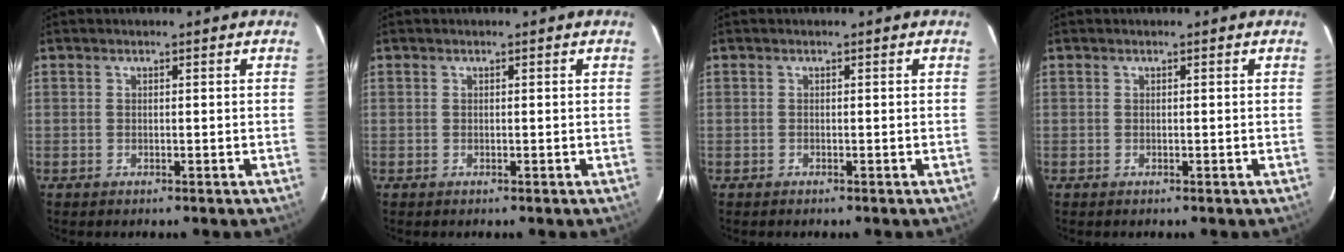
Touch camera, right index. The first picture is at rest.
{"total": 0.0}
{"total": 0.0}
{"total": 0.0}